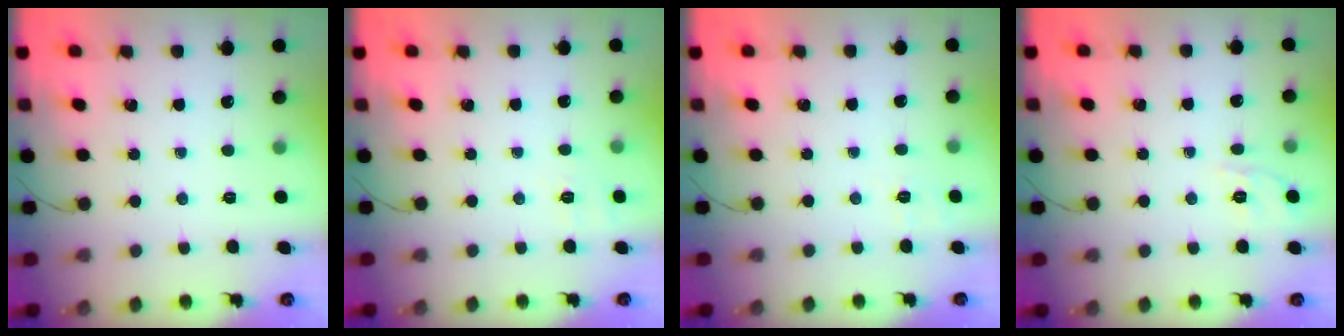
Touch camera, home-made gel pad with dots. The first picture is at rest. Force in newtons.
{"total": 4.8, "press": 4.4, "slide": 1.9}
{"total": 2.0, "press": 0.8, "slide": 1.9}
{"total": 2.0, "press": 1.2, "slide": 1.5}